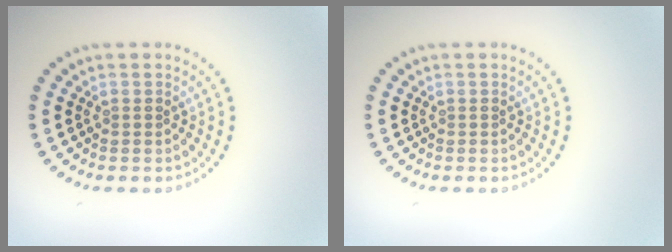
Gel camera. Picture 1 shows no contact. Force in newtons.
{"total": 0.0}